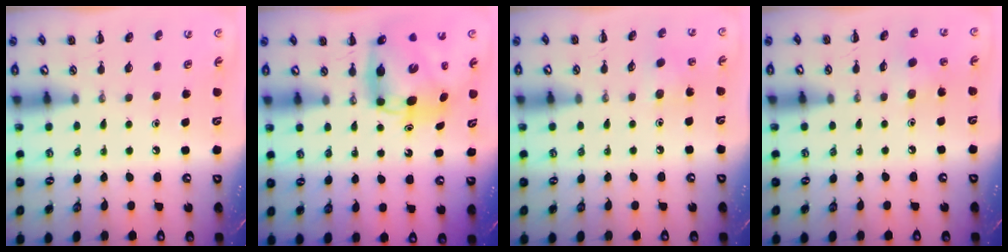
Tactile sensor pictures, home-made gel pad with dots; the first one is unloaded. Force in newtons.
{"total": 9.7, "press": 9.3, "slide": 2.8}
{"total": 3.8, "press": 3.6, "slide": 1.2}
{"total": 3.8, "press": 3.7, "slide": 1.1}